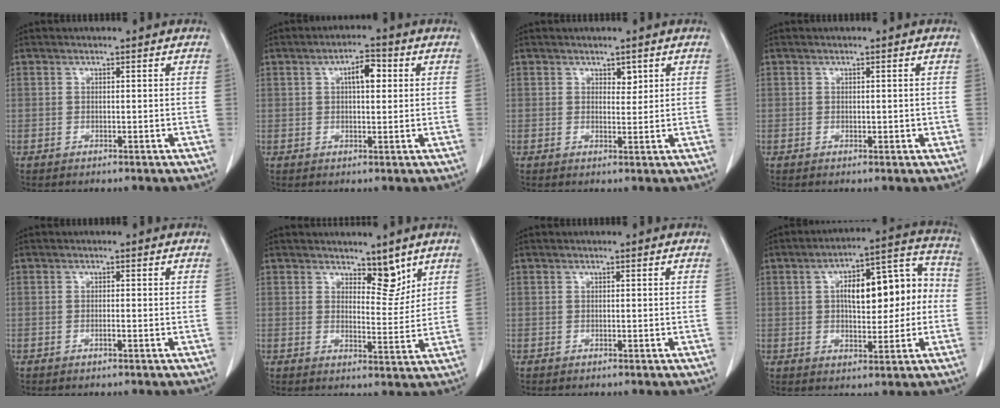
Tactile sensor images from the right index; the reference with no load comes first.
{"total": 4.3, "force": [1.2, 1.6, 3.9], "torque": [-0.063, 0.011, 0.017]}
{"total": 1.6, "force": [1.0, 0.9, 0.9], "torque": [-0.010, -0.003, 0.017]}
{"total": 1.3, "force": [-0.1, 0.8, 1.0], "torque": [-0.012, 0.000, 0.003]}
{"total": 0.7, "force": [-0.3, 0.0, 0.6], "torque": [-0.013, 0.000, -0.004]}
{"total": 4.5, "force": [3.5, 1.8, 2.3], "torque": [-0.025, -0.008, 0.056]}
{"total": 0.0}
{"total": 13.6, "force": [0.6, 5.4, 12.5], "torque": [-0.179, 0.046, 0.017]}